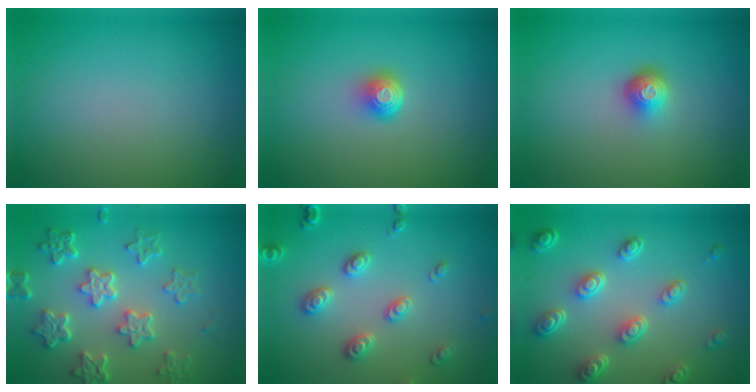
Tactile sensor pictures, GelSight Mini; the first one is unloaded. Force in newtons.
{"total": 2.1, "press": 1.4, "slide": 1.6}
{"total": 2.0, "press": 1.4, "slide": 1.5}
{"total": 5.8, "press": 4.6, "slide": 3.6}
{"total": 2.8, "press": 2.7, "slide": 0.8}
{"total": 5.3, "press": 4.0, "slide": 3.5}